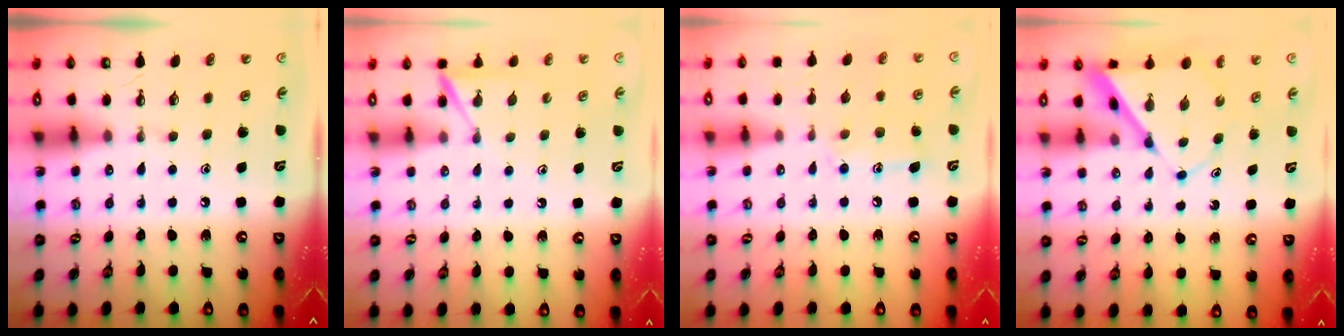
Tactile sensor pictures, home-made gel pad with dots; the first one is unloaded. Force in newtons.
{"total": 5.8, "press": 5.8, "slide": 0.5}
{"total": 10.6, "press": 10.6, "slide": 0.8}
{"total": 6.7, "press": 6.7, "slide": 0.6}